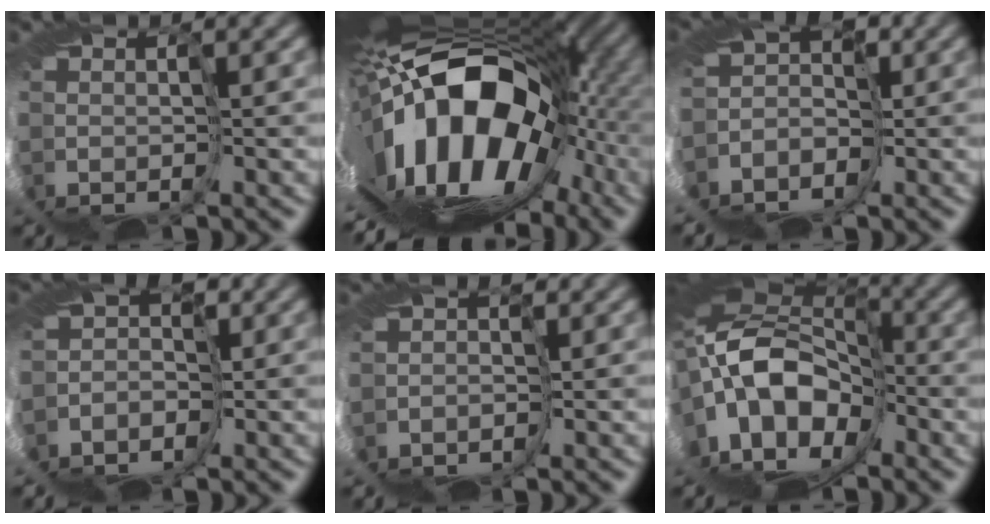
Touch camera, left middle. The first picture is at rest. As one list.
[{"total": 16.0, "force": [1.4, 7.5, 14.0], "torque": [-0.219, 0.002, -0.003]}, {"total": 1.4, "force": [-1.1, 0.6, 0.4], "torque": [0.008, 0.000, -0.006]}, {"total": 2.0, "force": [-2.0, 0.6, 0.0], "torque": [0.022, -0.008, -0.021]}, {"total": 1.4, "force": [-1.1, 0.9, -0.2], "torque": [0.020, -0.004, -0.018]}, {"total": 10.4, "force": [0.6, 6.6, 8.0], "torque": [-0.144, 0.003, 0.014]}]